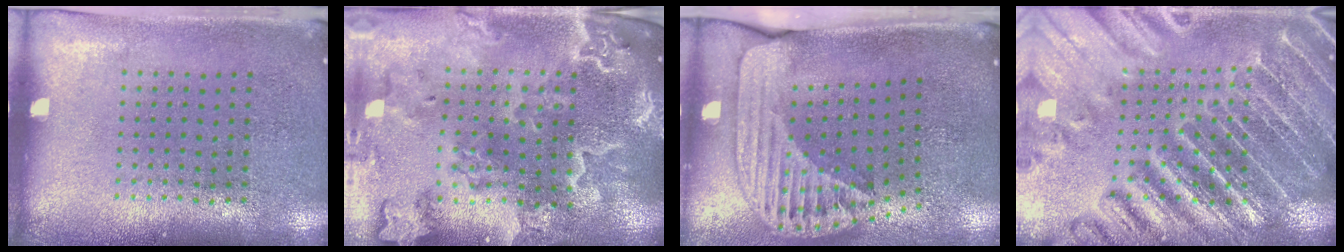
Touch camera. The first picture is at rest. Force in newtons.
{"total": 4.0, "press": 3.4, "slide": 2.2}
{"total": 2.6, "press": 1.8, "slide": 1.8}
{"total": 4.4, "press": 4.0, "slide": 1.6}